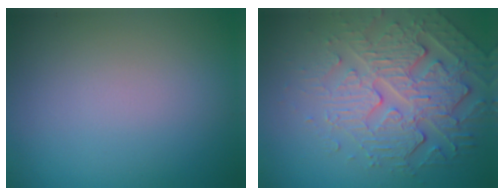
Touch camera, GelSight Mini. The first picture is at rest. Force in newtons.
{"total": 6.4, "press": 4.9, "slide": 4.1}